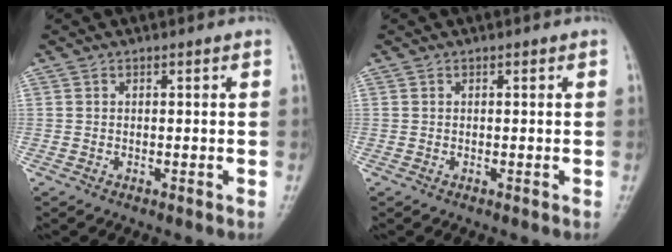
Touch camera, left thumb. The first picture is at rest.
{"total": 0.0}